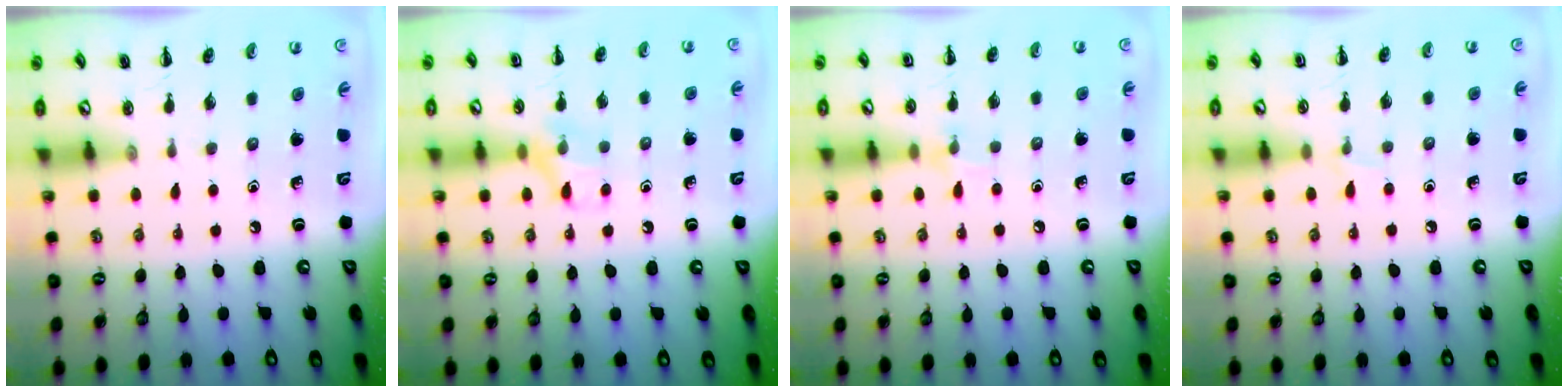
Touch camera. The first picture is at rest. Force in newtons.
{"total": 8.9, "press": 8.8, "slide": 1.4}
{"total": 5.6, "press": 5.4, "slide": 1.7}
{"total": 4.1, "press": 4.0, "slide": 1.0}